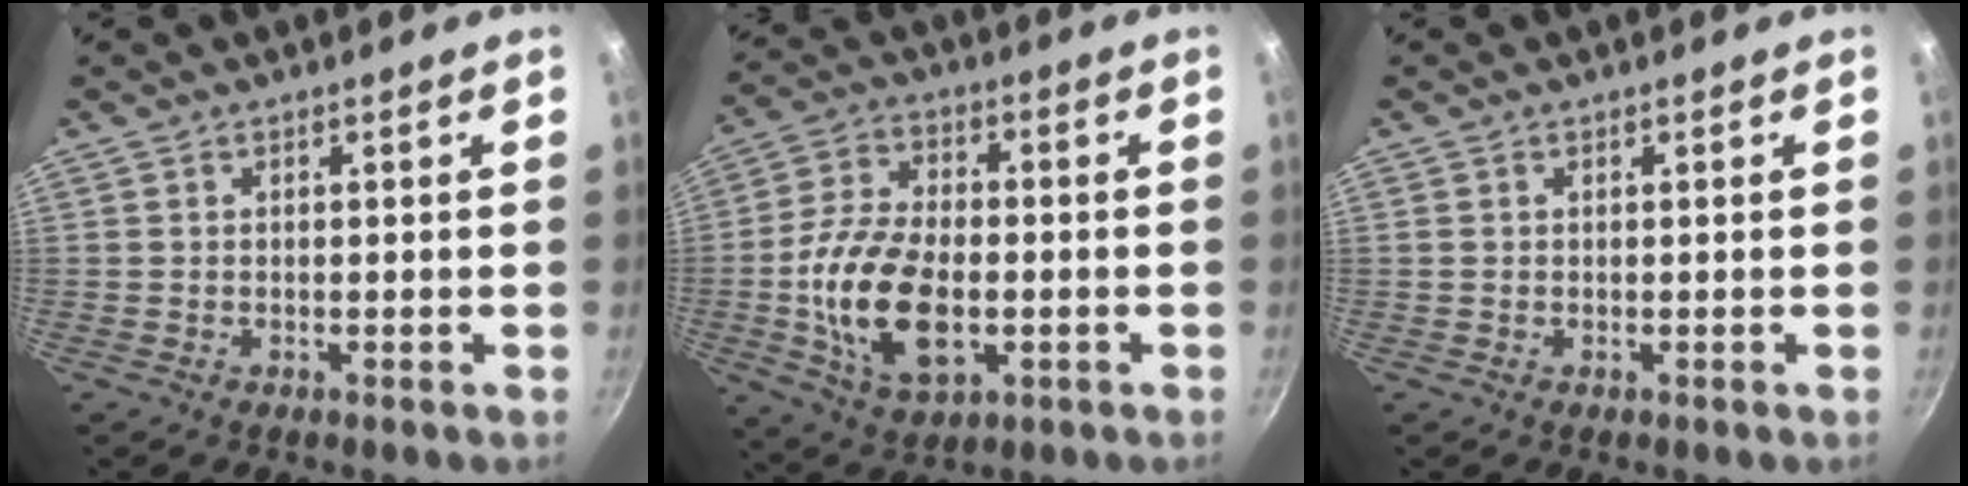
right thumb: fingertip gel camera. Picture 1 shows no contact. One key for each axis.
{"total": 16.3, "fx": -2.9, "fy": 9.4, "fz": 13.0, "tx": -0.237, "ty": 0.016, "tz": -0.050}
{"total": 0.0}